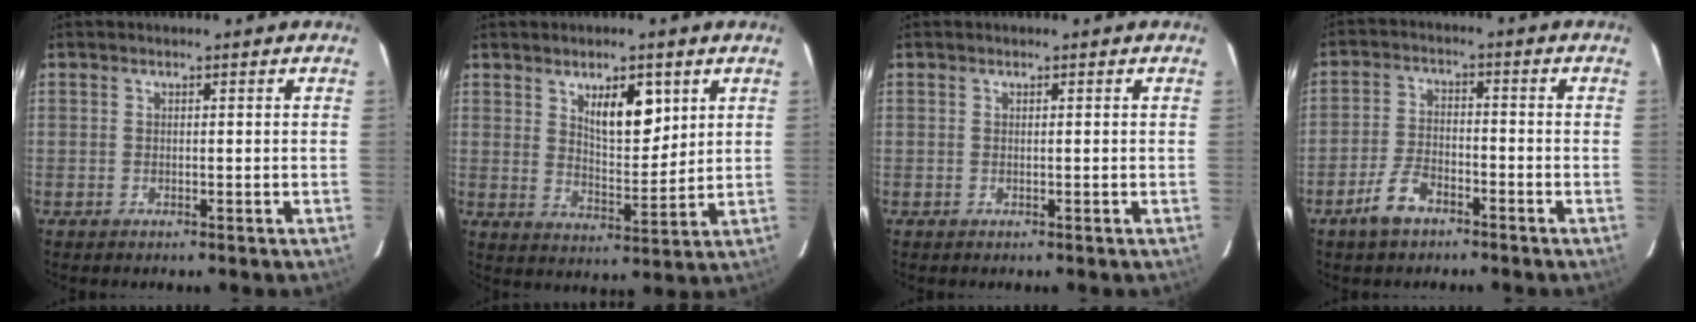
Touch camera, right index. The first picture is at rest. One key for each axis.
{"total": 7.7, "fx": 3.7, "fy": 2.8, "fz": 6.2, "tx": -0.103, "ty": -0.004, "tz": 0.067}
{"total": 0.0}
{"total": 5.5, "fx": -3.7, "fy": 2.6, "fz": 3.2, "tx": -0.073, "ty": 0.003, "tz": -0.067}